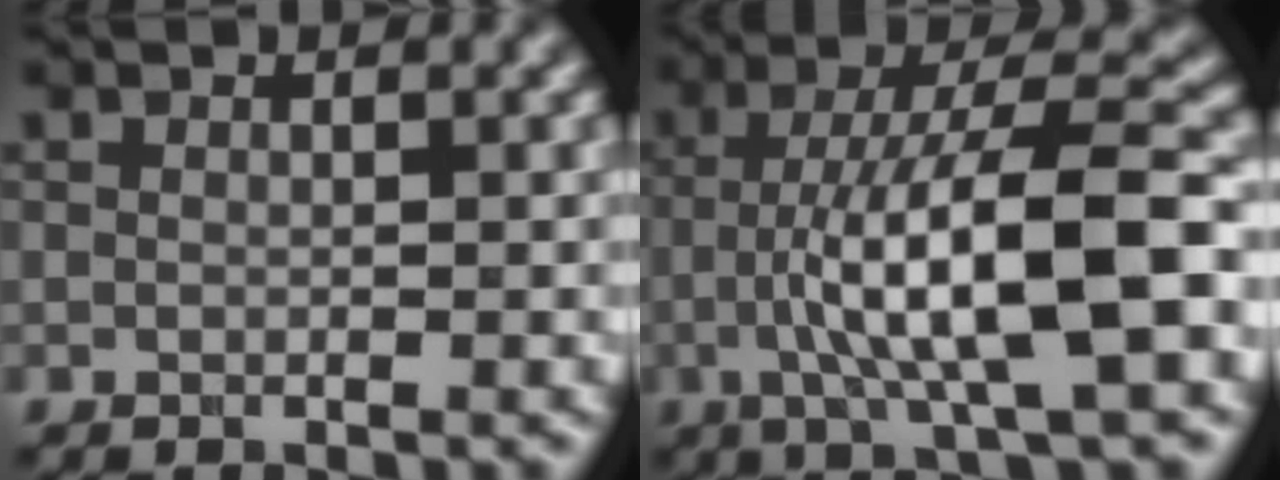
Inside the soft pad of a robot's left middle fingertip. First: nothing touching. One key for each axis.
{"total": 10.4, "fx": -2.5, "fy": 2.0, "fz": 9.9, "tx": -0.159, "ty": 0.012, "tz": -0.041}